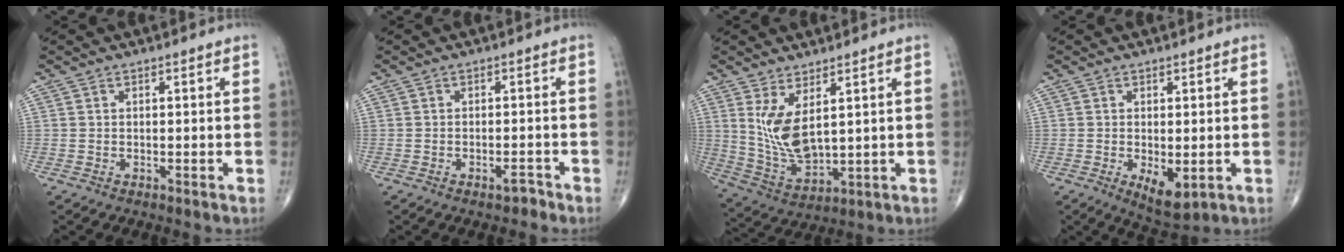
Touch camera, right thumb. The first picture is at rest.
{"total": 1.8, "force": [-1.3, 0.7, 1.0], "torque": [-0.011, 0.007, -0.022]}
{"total": 9.5, "force": [3.1, 4.1, 8.0], "torque": [-0.154, -0.036, 0.077]}
{"total": 5.7, "force": [-1.2, 2.6, 4.9], "torque": [-0.073, -0.017, -0.009]}